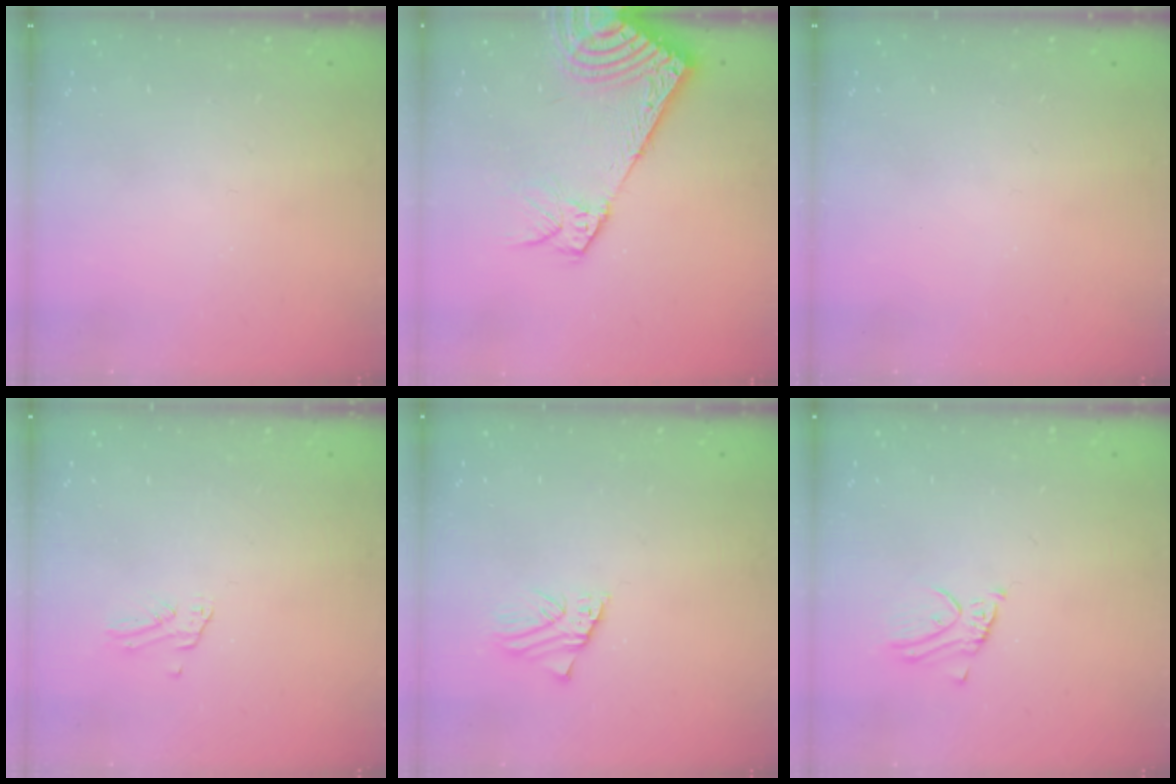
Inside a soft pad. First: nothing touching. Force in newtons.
{"total": 12.2, "press": 11.9, "slide": 2.5}
{"total": 0.0}
{"total": 1.2, "press": 1.2, "slide": 0.1}
{"total": 1.8, "press": 1.8, "slide": 0.1}
{"total": 3.5, "press": 3.5, "slide": 0.1}